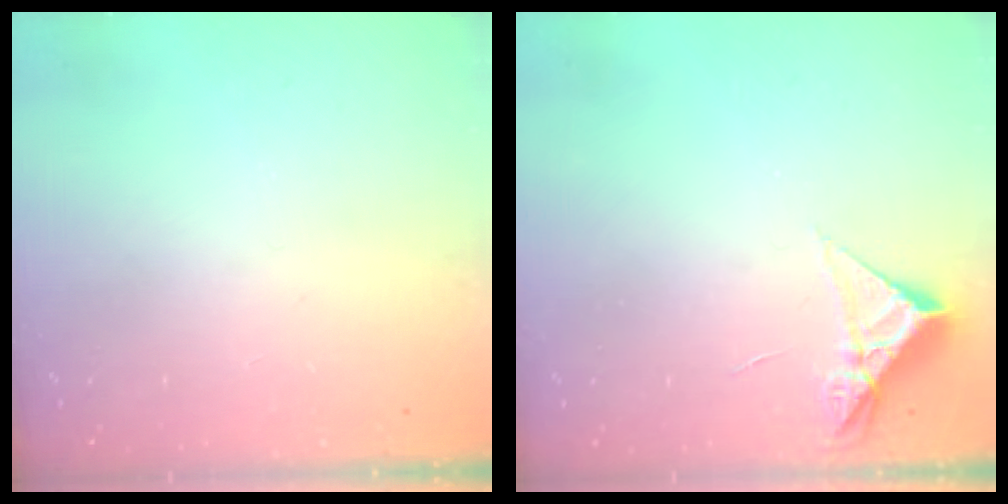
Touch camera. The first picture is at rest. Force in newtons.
{"total": 5.2, "press": 5.2, "slide": 0.3}